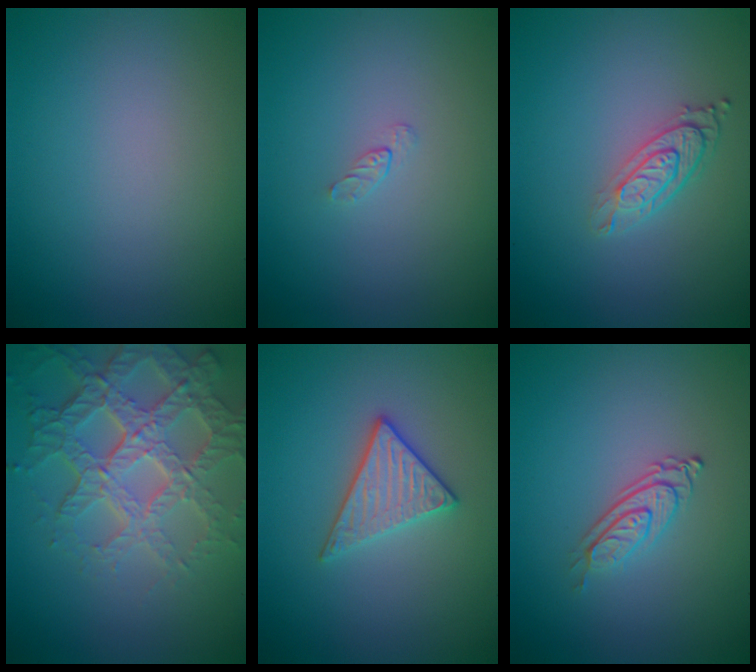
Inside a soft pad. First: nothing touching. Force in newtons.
{"total": 0.5, "press": 0.3, "slide": 0.4}
{"total": 3.1, "press": 2.2, "slide": 2.2}
{"total": 7.4, "press": 5.2, "slide": 5.2}
{"total": 3.2, "press": 3.0, "slide": 1.0}
{"total": 3.0, "press": 2.0, "slide": 2.3}